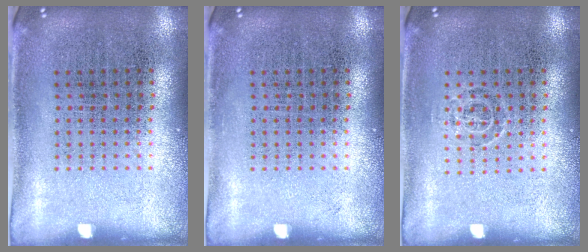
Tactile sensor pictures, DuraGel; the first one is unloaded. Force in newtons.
{"total": 0.0}
{"total": 0.7, "press": 0.5, "slide": 0.6}